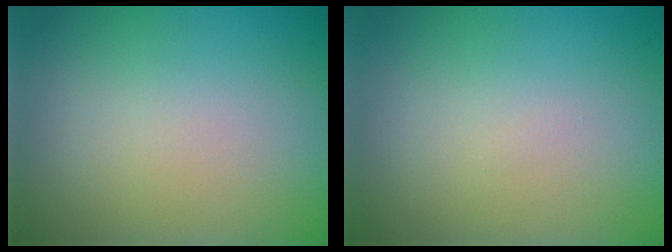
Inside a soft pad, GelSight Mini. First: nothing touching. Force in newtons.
{"total": 0.0}